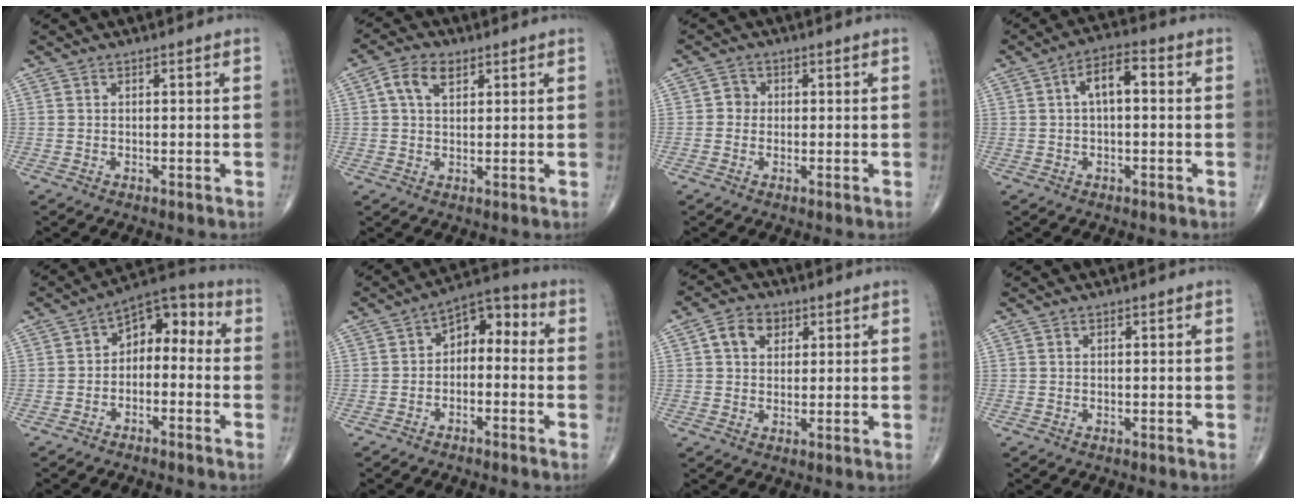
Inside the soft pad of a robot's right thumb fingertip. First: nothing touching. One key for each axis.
{"total": 5.4, "fx": 2.2, "fy": 3.3, "fz": 3.8, "tx": -0.065, "ty": 0.007, "tz": 0.037}
{"total": 2.1, "fx": -0.1, "fy": 2.0, "fz": 0.7, "tx": 0.004, "ty": 0.007, "tz": -0.008}
{"total": 6.6, "fx": 0.9, "fy": 3.0, "fz": 5.8, "tx": -0.093, "ty": 0.024, "tz": 0.008}
{"total": 8.7, "fx": -1.0, "fy": 5.7, "fz": 6.4, "tx": -0.060, "ty": 0.050, "tz": -0.035}
{"total": 7.5, "fx": -0.7, "fy": 4.9, "fz": 5.7, "tx": -0.055, "ty": 0.047, "tz": -0.029}
{"total": 5.5, "fx": 2.0, "fy": 4.2, "fz": 3.0, "tx": -0.030, "ty": 0.003, "tz": 0.029}
{"total": 0.0}